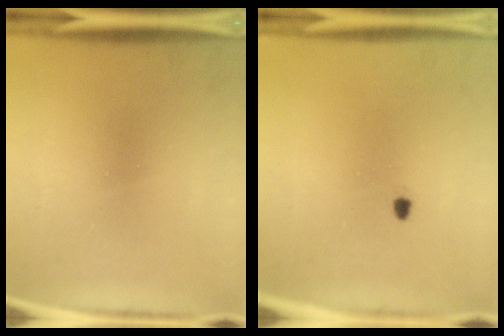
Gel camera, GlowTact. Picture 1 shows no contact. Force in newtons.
{"total": 0.8}